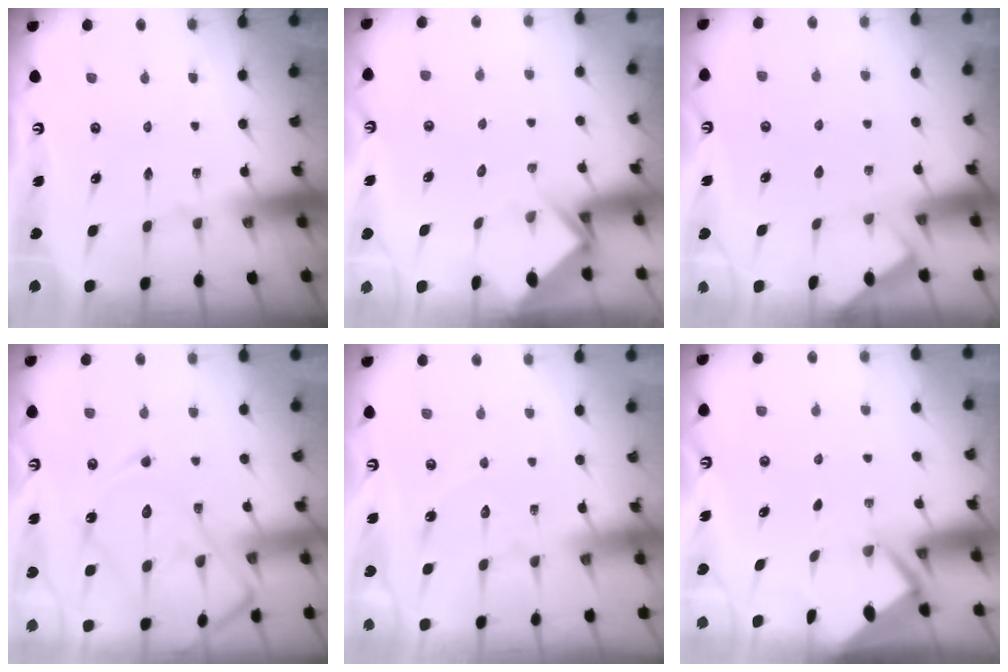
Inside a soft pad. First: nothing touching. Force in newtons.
{"total": 3.7, "press": 3.6, "slide": 0.2}
{"total": 2.0, "press": 1.9, "slide": 0.3}
{"total": 15.3, "press": 15.2, "slide": 1.2}
{"total": 4.9, "press": 4.9, "slide": 0.6}
{"total": 2.6, "press": 2.6, "slide": 0.3}